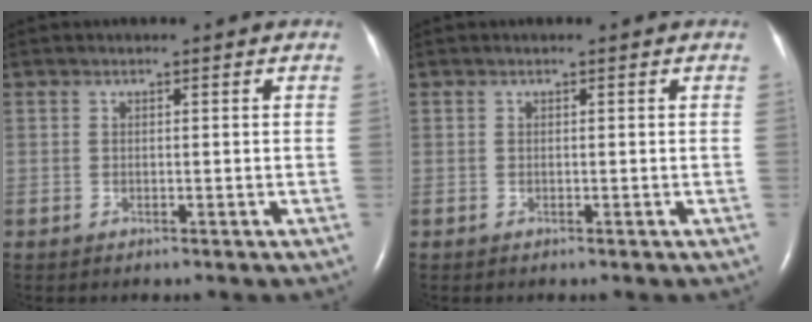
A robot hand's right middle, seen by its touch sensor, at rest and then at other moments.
{"total": 0.0}